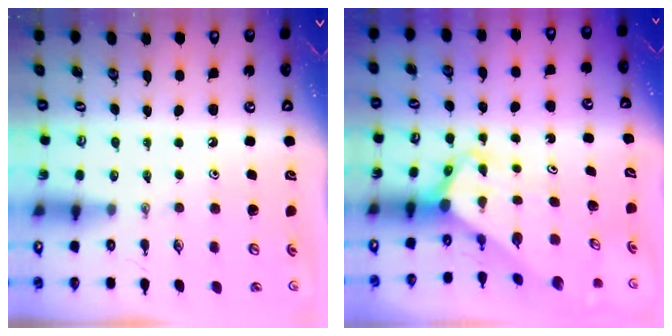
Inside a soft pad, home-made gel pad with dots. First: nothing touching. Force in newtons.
{"total": 3.7, "press": 3.7, "slide": 0.1}